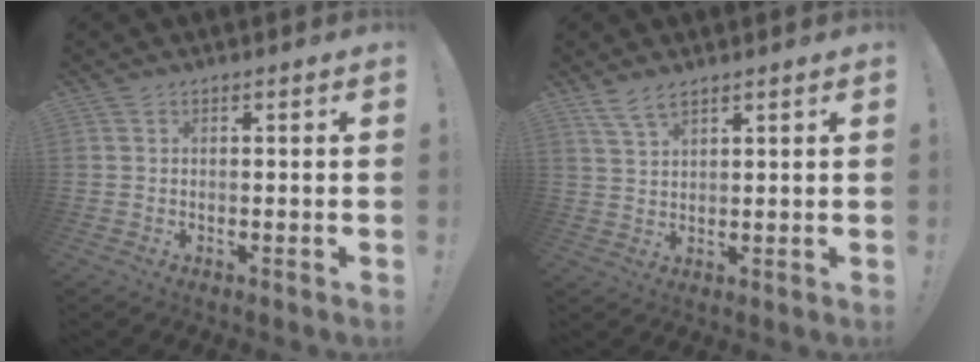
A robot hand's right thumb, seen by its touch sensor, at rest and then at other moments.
{"total": 5.2, "force": [4.1, 1.8, 2.6], "torque": [-0.053, -0.015, 0.078]}